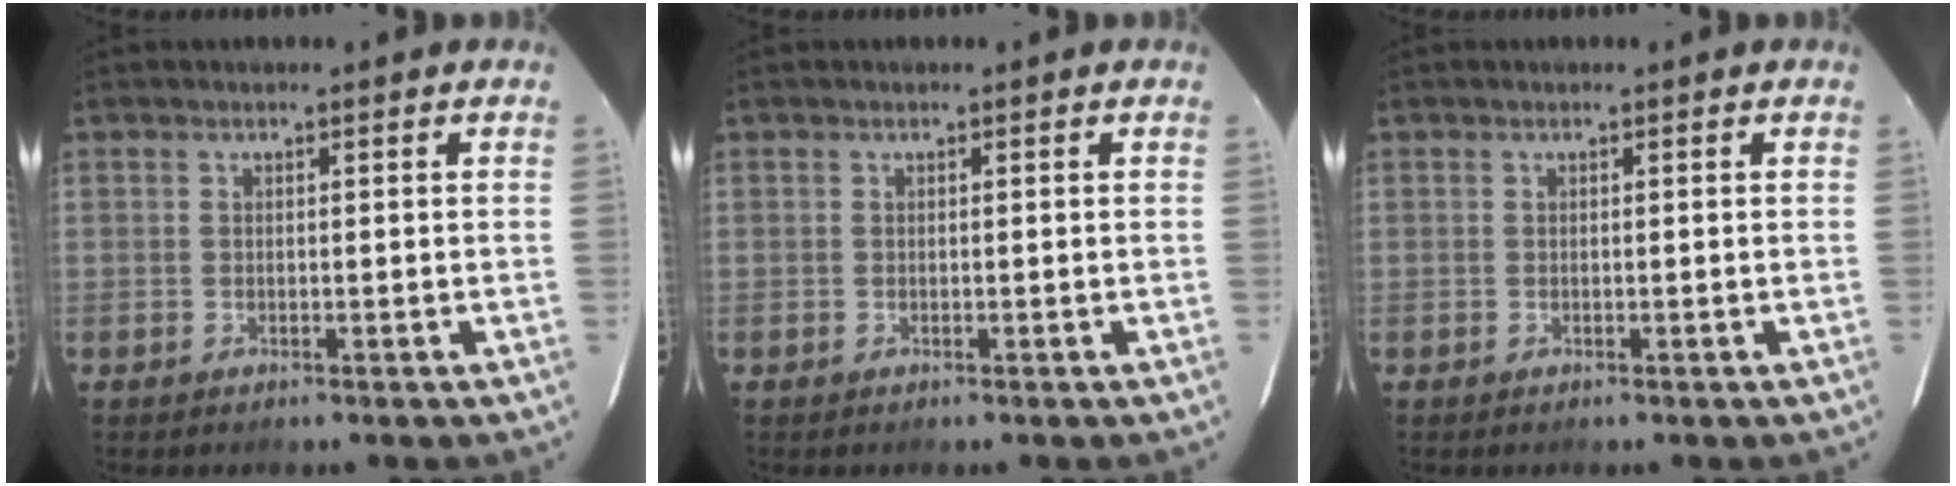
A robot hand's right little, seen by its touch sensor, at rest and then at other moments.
{"total": 0.0}
{"total": 0.0}